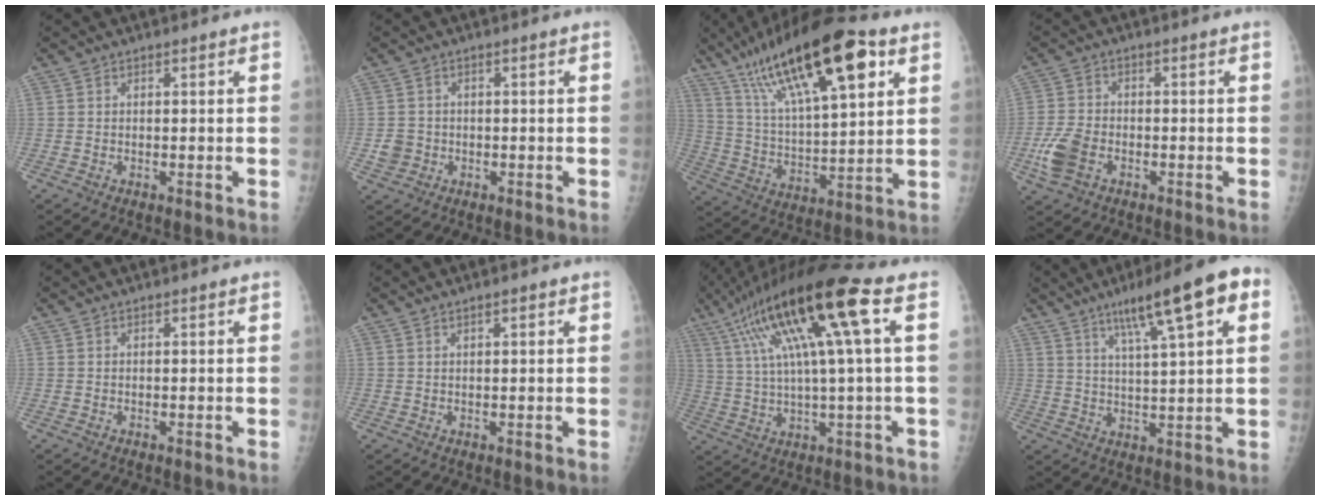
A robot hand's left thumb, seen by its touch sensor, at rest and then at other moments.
{"total": 3.0, "force": [-0.9, 2.8, 0.4], "torque": [0.003, 0.009, -0.015]}
{"total": 24.7, "force": [12.9, 7.7, 19.7], "torque": [-0.321, -0.017, 0.224]}
{"total": 6.5, "force": [-2.8, 4.3, 4.0], "torque": [-0.091, 0.009, -0.054]}
{"total": 0.0}
{"total": 1.1, "force": [0.6, 0.4, 0.8], "torque": [-0.011, 0.001, 0.006]}
{"total": 20.0, "force": [6.7, 2.8, 18.6], "torque": [-0.354, 0.030, 0.111]}
{"total": 14.6, "force": [6.7, 2.5, 12.7], "torque": [-0.186, 0.000, 0.101]}